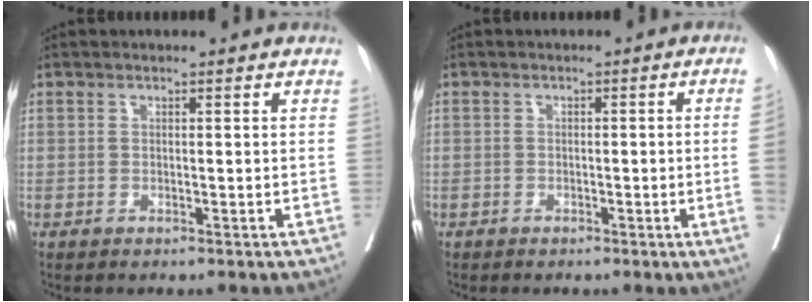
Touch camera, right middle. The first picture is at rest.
{"total": 3.1, "force": [-0.8, -0.6, 2.9], "torque": [-0.039, 0.003, -0.010]}